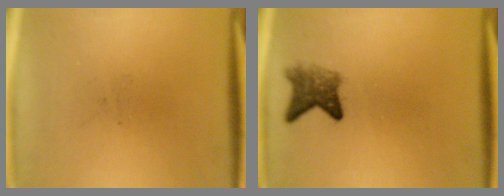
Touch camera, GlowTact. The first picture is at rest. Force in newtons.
{"total": 3.7}